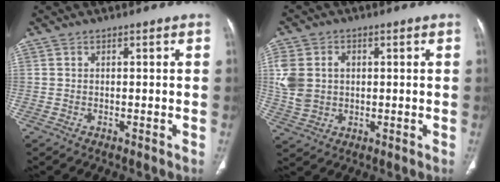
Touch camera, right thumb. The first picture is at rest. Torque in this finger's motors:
{"motor_torque": [0.96, 0.99, 1.06, 0.04, 0.07]}